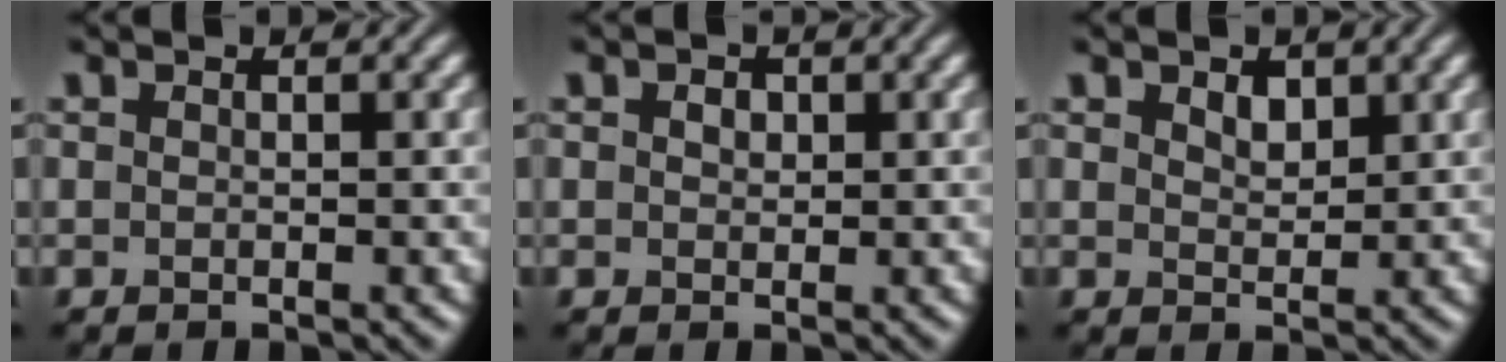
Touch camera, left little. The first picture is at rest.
{"total": 1.1, "force": [0.4, 0.9, 0.6], "torque": [-0.010, 0.001, 0.004]}
{"total": 1.6, "force": [0.9, 1.0, 0.9], "torque": [-0.017, 0.000, 0.018]}